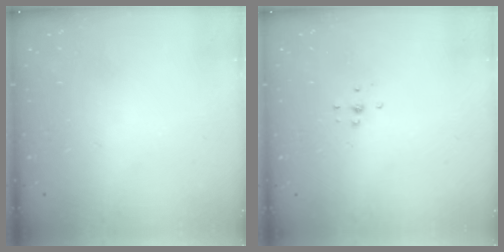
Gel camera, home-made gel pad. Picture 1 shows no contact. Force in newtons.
{"total": 3.2, "press": 3.2, "slide": 0.2}